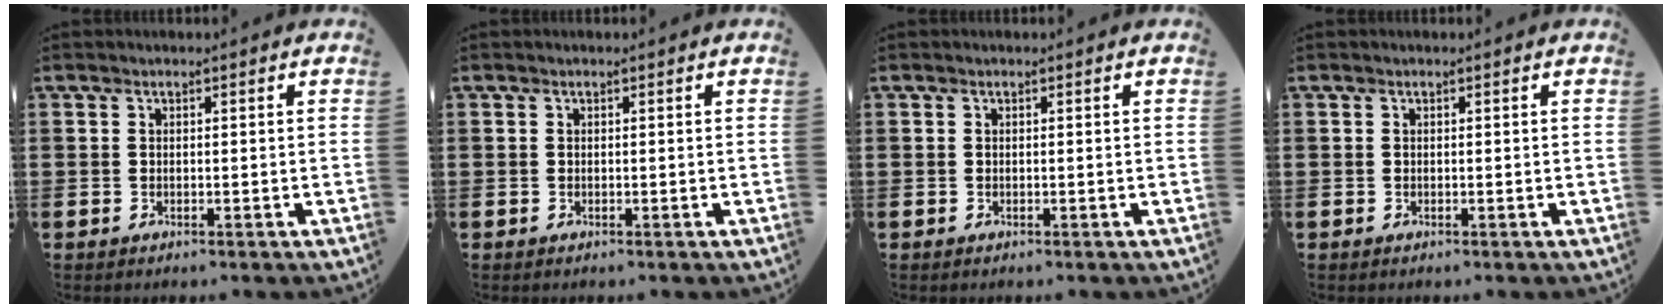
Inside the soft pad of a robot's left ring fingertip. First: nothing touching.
{"total": 0.0}
{"total": 0.0}
{"total": 0.0}